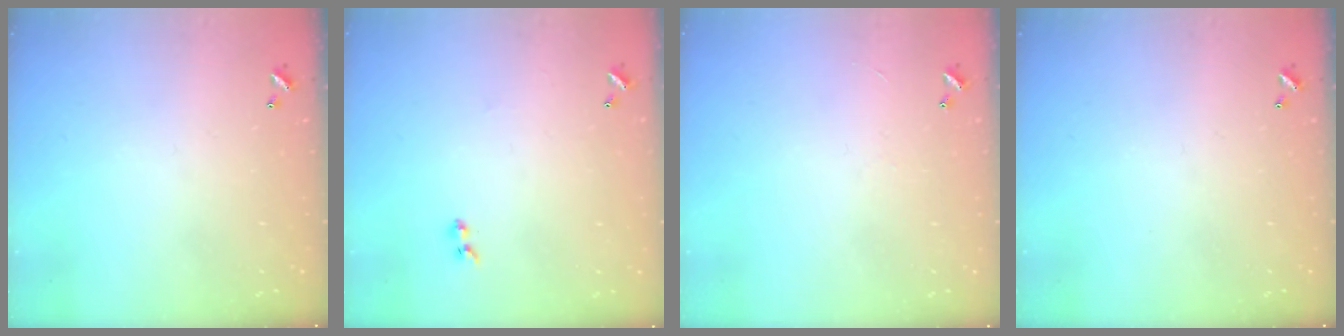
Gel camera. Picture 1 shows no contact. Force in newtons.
{"total": 2.0, "press": 1.7, "slide": 1.0}
{"total": 1.2, "press": 1.1, "slide": 0.4}
{"total": 0.0}